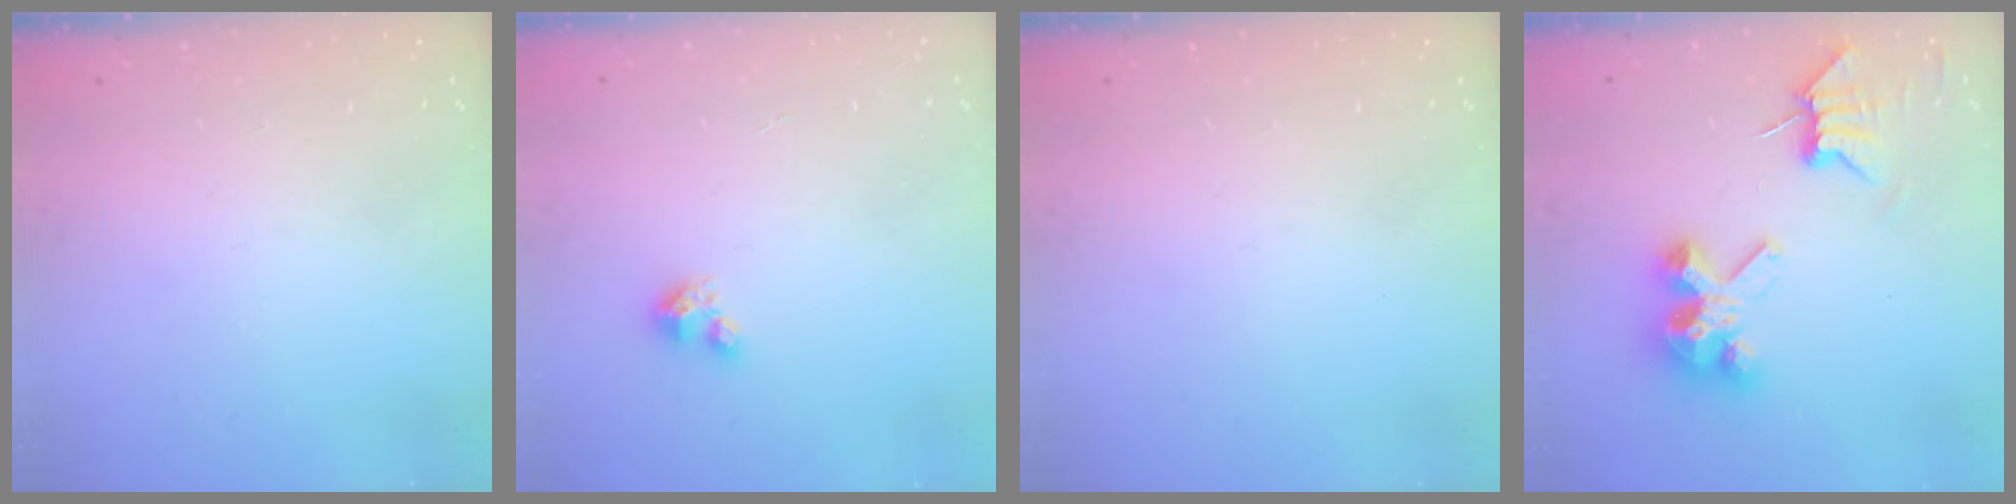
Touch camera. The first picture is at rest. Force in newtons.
{"total": 2.8, "press": 2.8, "slide": 0.3}
{"total": 0.0}
{"total": 7.2, "press": 7.2, "slide": 0.6}